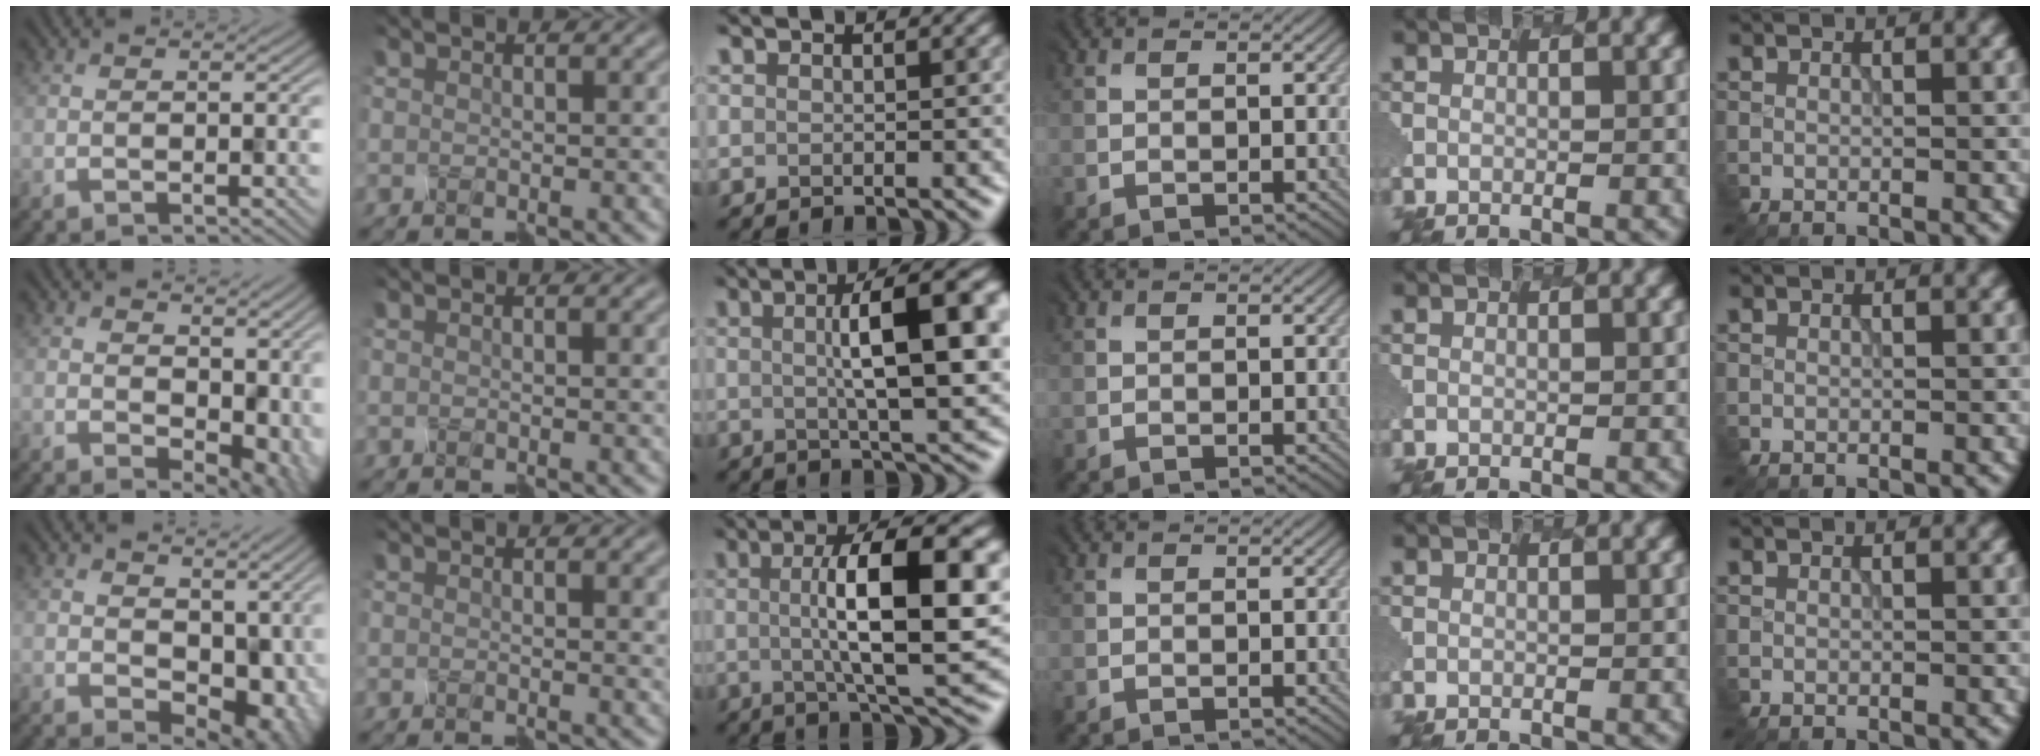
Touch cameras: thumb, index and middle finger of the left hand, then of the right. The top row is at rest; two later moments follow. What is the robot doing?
{"motion": "disassemble", "object": "spray bottle"}